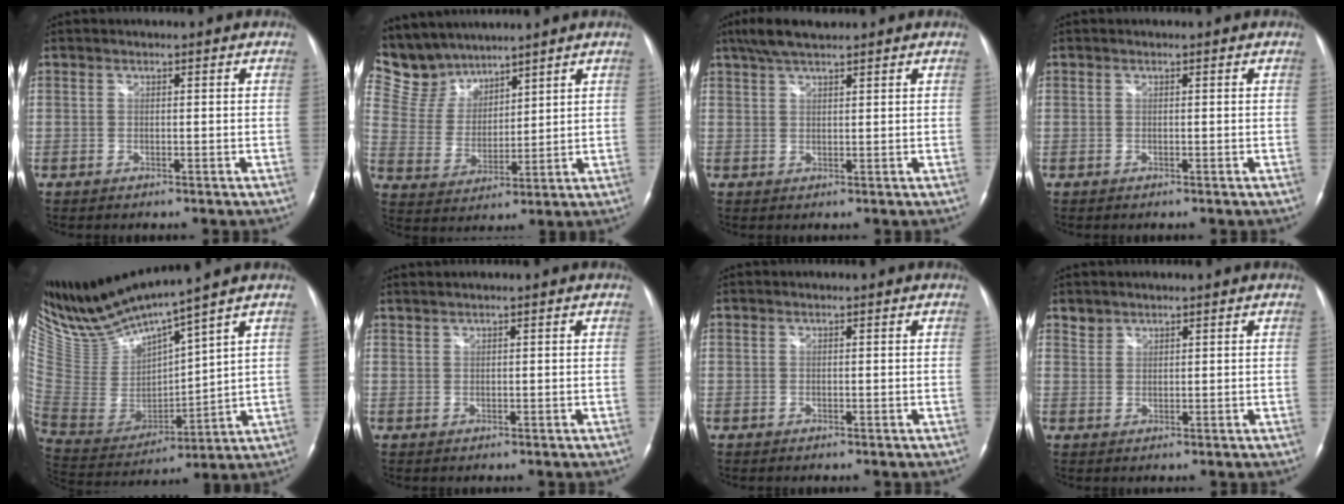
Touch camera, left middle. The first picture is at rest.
{"total": 8.5, "force": [7.9, 3.0, 0.1], "torque": [-0.022, 0.018, 0.175]}
{"total": 5.4, "force": [4.4, 0.8, 3.0], "torque": [-0.063, 0.021, 0.084]}
{"total": 0.0}
{"total": 15.2, "force": [13.1, -0.5, 7.6], "torque": [-0.153, -0.019, 0.267]}
{"total": 1.2, "force": [1.1, -0.1, 0.4], "torque": [-0.012, 0.011, 0.026]}
{"total": 0.0}
{"total": 1.6, "force": [1.4, 0.8, -0.3], "torque": [0.011, 0.007, 0.023]}